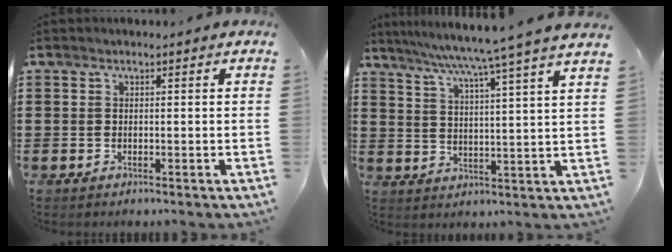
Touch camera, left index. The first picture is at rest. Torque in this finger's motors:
{"motor_torque": [1.97, -0.17, 0.70, 0.21]}